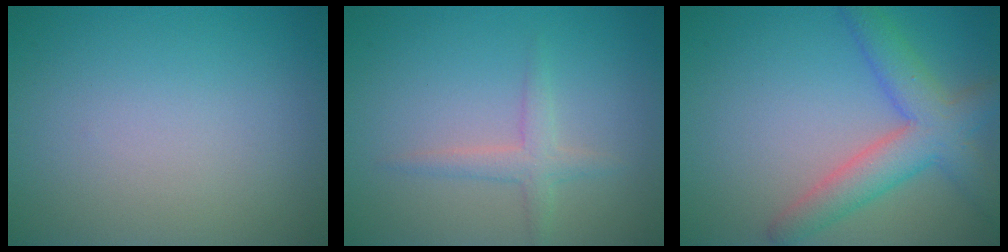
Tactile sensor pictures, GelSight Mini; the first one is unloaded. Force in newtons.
{"total": 1.9, "press": 1.9, "slide": 0.2}
{"total": 5.5, "press": 5.5, "slide": 0.3}